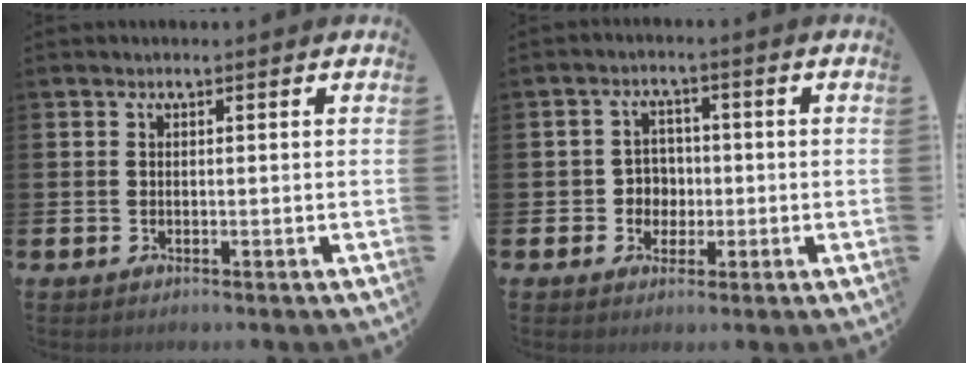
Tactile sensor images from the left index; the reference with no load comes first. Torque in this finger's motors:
{"motor_torque": [0.33, 0.04, 0.09, 0.03]}